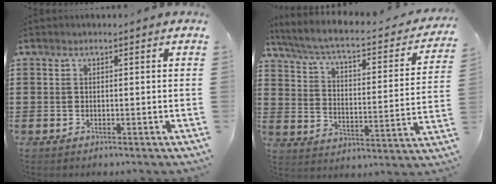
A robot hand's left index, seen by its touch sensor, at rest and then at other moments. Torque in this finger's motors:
{"motor_torque": [2.14, 0.00, 0.45, 0.18]}